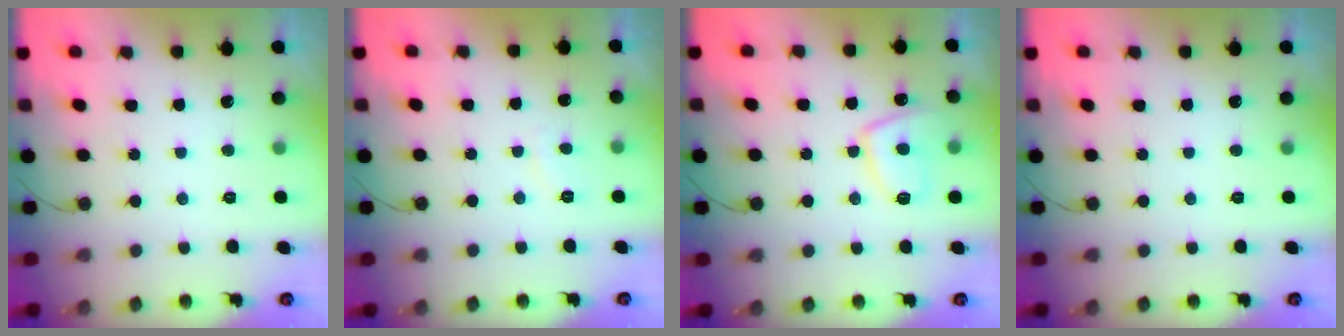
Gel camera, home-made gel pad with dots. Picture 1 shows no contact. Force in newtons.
{"total": 1.6, "press": 1.5, "slide": 0.6}
{"total": 9.1, "press": 9.0, "slide": 1.2}
{"total": 0.0}